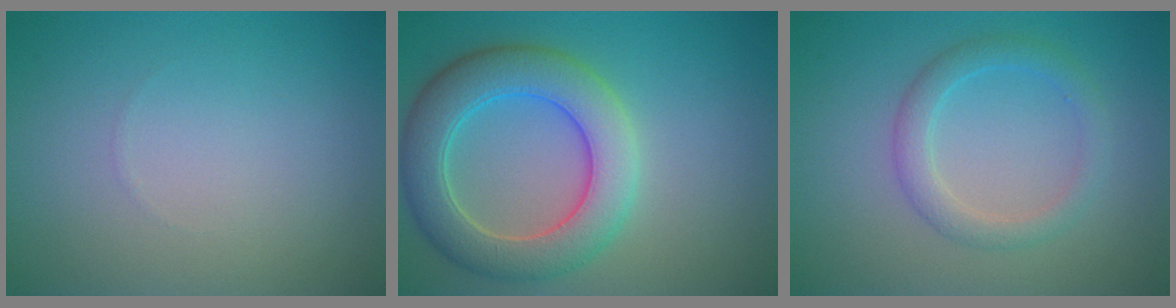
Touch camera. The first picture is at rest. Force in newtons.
{"total": 7.1, "press": 7.0, "slide": 0.6}
{"total": 2.6, "press": 2.6, "slide": 0.1}